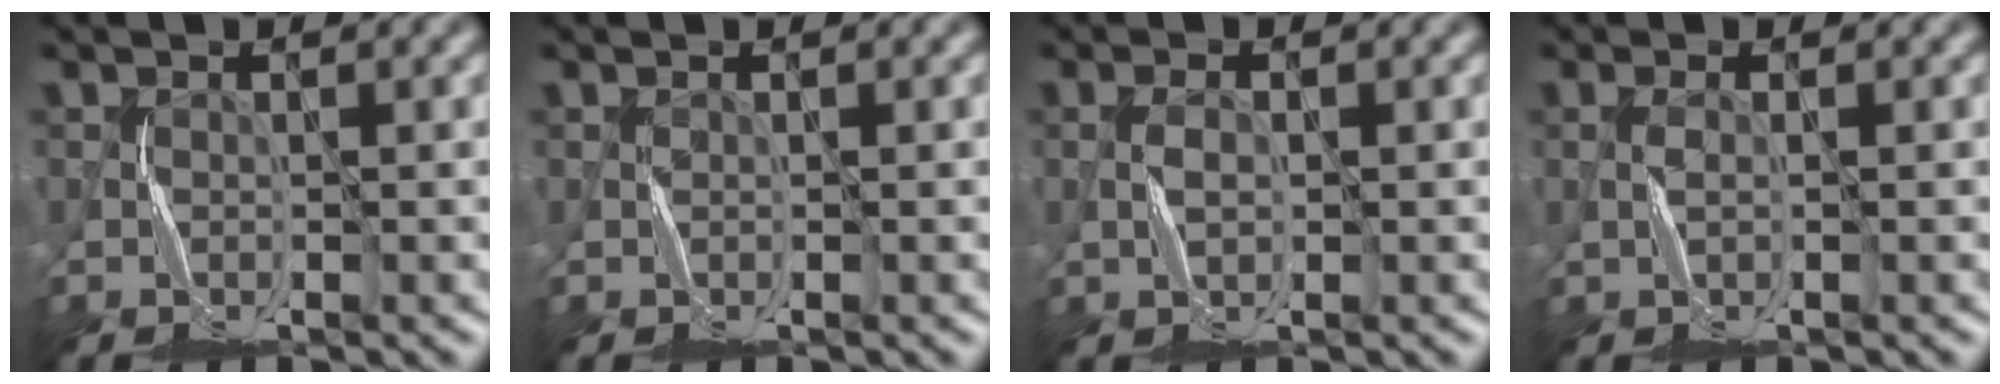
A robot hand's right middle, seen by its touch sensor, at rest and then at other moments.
{"total": 0.0}
{"total": 1.0, "force": [-0.4, 0.3, 0.8], "torque": [-0.021, 0.003, -0.008]}
{"total": 0.6, "force": [-0.4, -0.3, 0.4], "torque": [-0.012, 0.003, -0.008]}